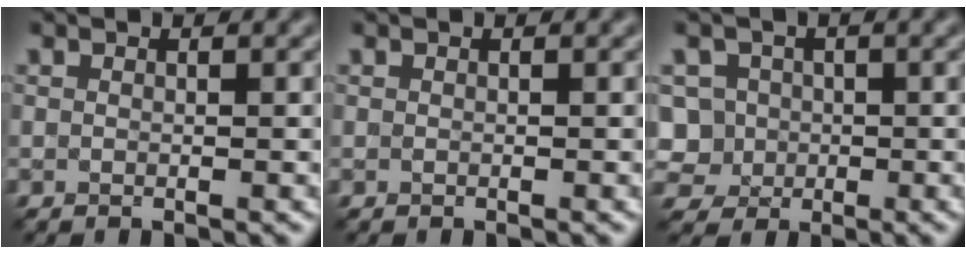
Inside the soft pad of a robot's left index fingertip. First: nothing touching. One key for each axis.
{"total": 0.0}
{"total": 4.0, "fx": -0.3, "fy": 3.9, "fz": 0.8, "tx": -0.004, "ty": 0.024, "tz": -0.009}